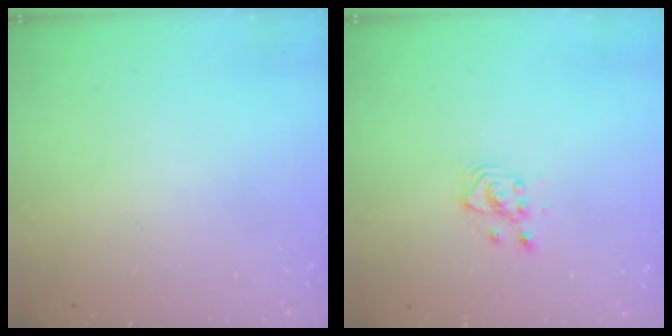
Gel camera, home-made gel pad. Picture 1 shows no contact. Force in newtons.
{"total": 3.6, "press": 3.6, "slide": 0.3}